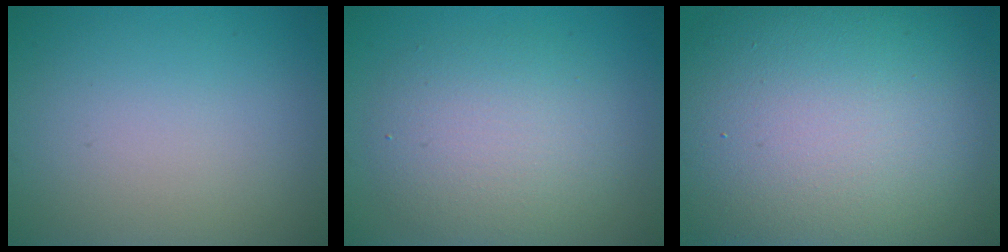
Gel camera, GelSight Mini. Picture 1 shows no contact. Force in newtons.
{"total": 5.2, "press": 5.2, "slide": 0.1}
{"total": 18.1, "press": 18.1, "slide": 1.2}